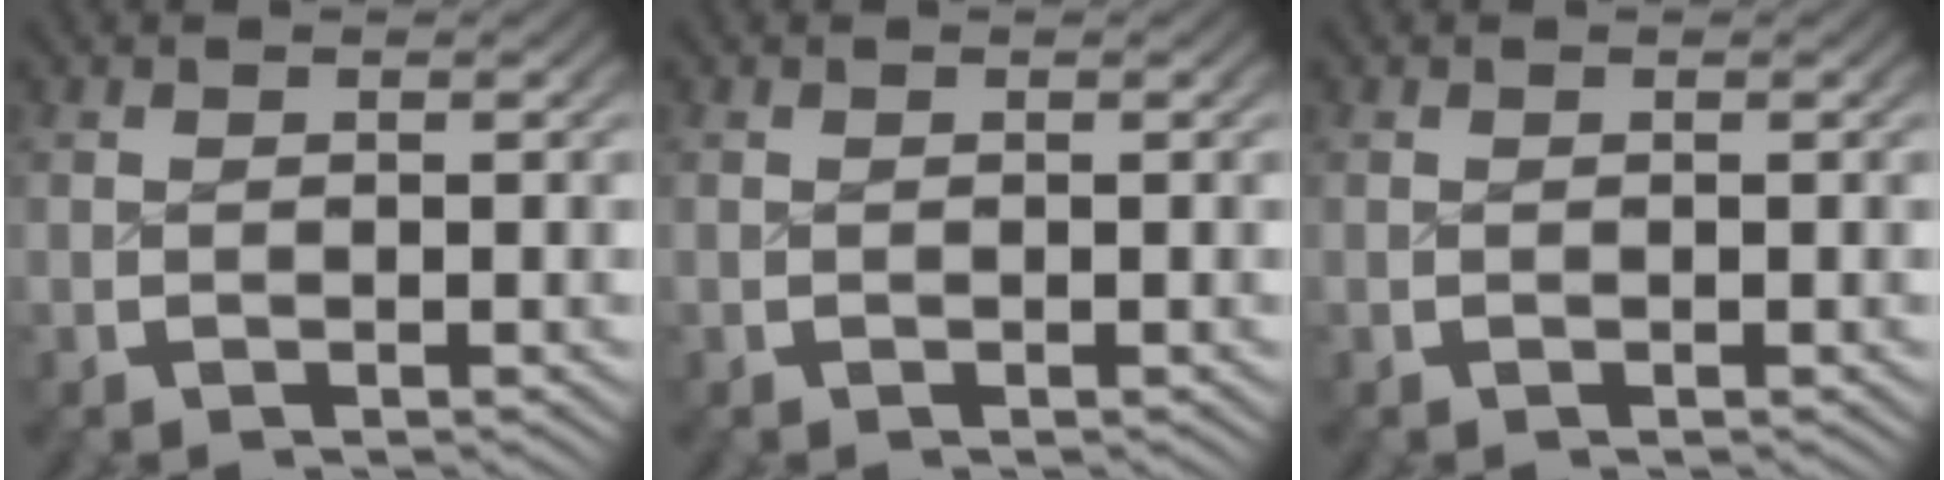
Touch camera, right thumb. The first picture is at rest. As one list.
[{"total": 0.0}, {"total": 0.0}]